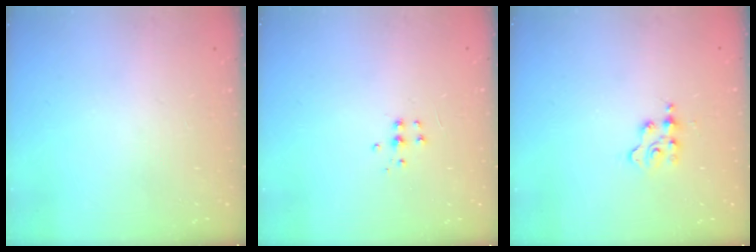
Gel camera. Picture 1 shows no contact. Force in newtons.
{"total": 4.0, "press": 3.9, "slide": 0.5}
{"total": 2.3, "press": 2.3, "slide": 0.3}